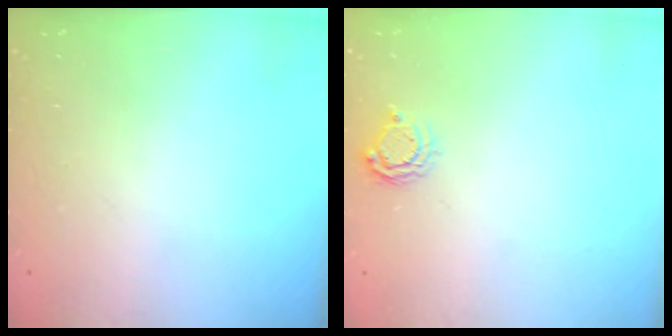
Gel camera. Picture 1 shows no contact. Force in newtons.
{"total": 6.1, "press": 6.1, "slide": 0.3}